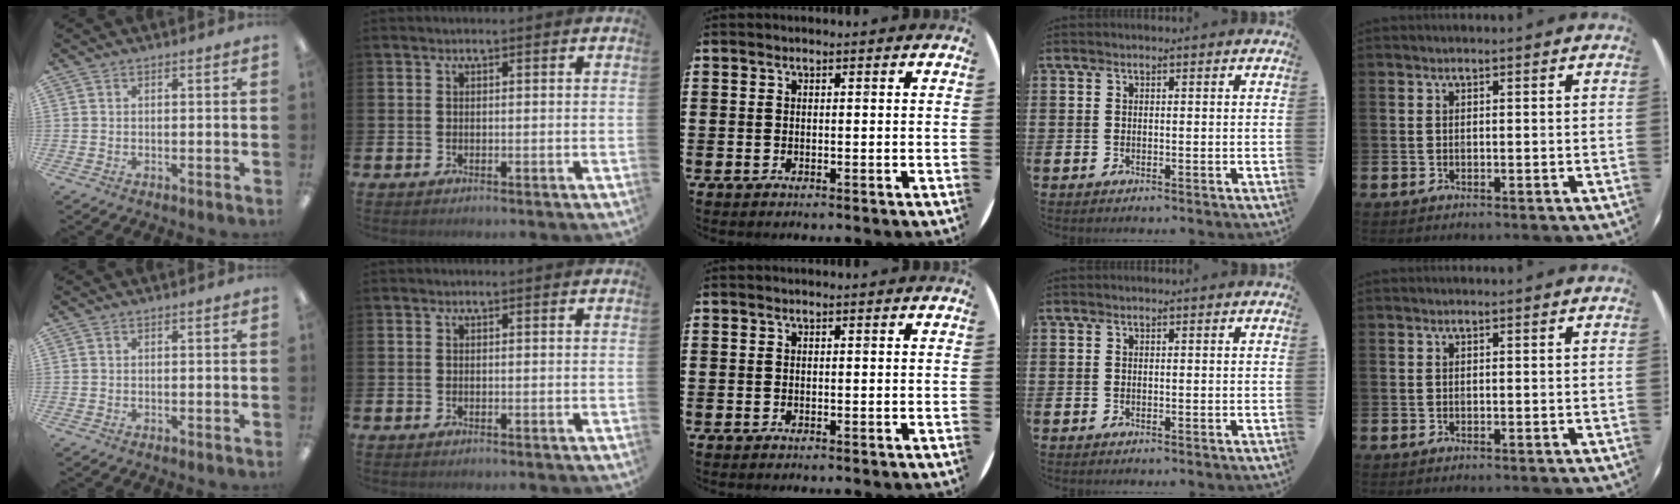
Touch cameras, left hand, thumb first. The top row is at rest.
{}